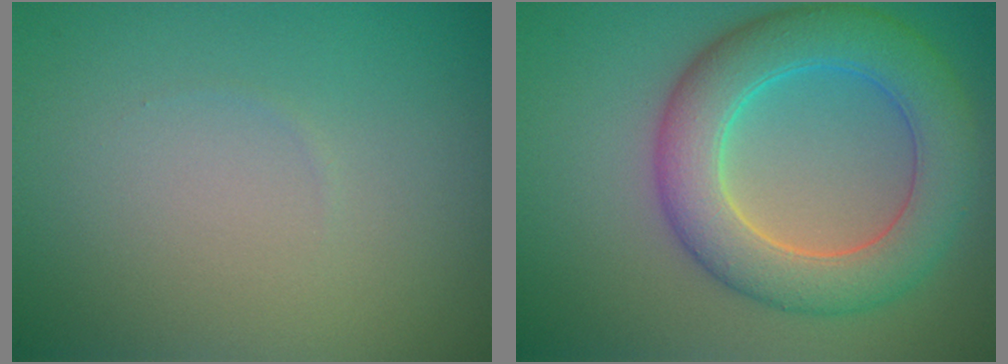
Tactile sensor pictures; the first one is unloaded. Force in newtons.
{"total": 7.2, "press": 7.2, "slide": 0.2}